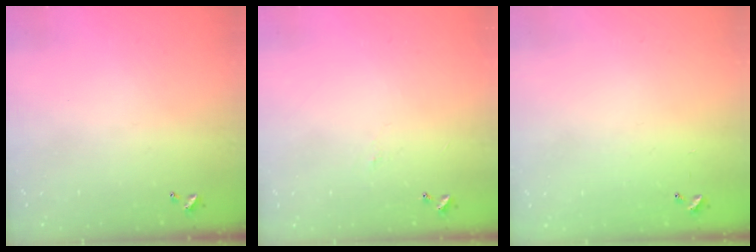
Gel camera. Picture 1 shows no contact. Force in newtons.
{"total": 1.8, "press": 1.7, "slide": 0.6}
{"total": 8.0, "press": 8.0, "slide": 0.5}